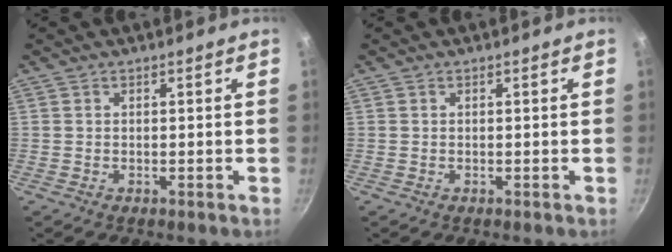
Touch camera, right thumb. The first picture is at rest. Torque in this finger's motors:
{"motor_torque": [-0.01, 0.00, 0.02, 0.00, 0.00]}